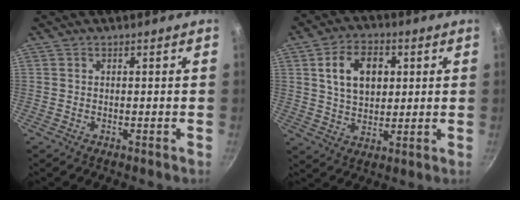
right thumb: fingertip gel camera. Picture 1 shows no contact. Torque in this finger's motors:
{"motor_torque": [-0.22, 0.51, 0.24, 0.08, 0.07]}